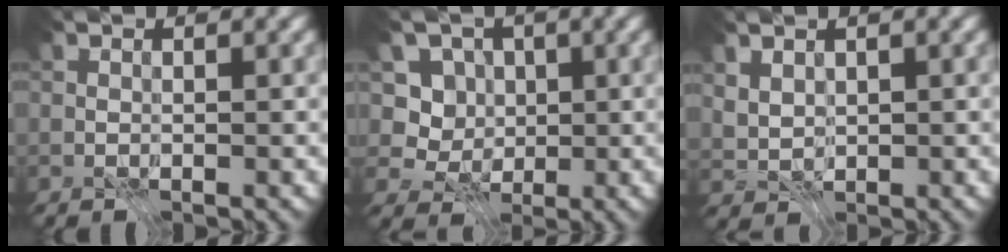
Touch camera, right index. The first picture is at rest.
{"total": 4.4, "force": [0.3, 4.2, 1.4], "torque": [-0.012, 0.002, -0.016]}
{"total": 2.1, "force": [1.0, 1.4, 1.1], "torque": [-0.026, -0.001, 0.027]}